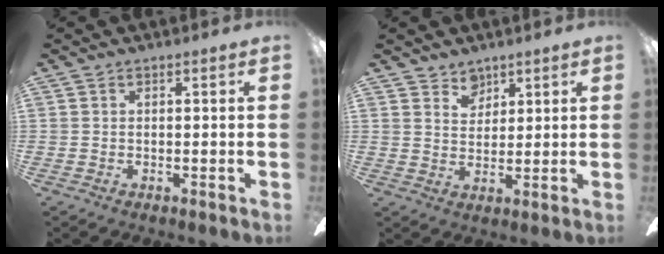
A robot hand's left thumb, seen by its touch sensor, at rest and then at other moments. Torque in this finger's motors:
{"motor_torque": [0.28, -0.22, -0.09, 0.00, -0.02]}